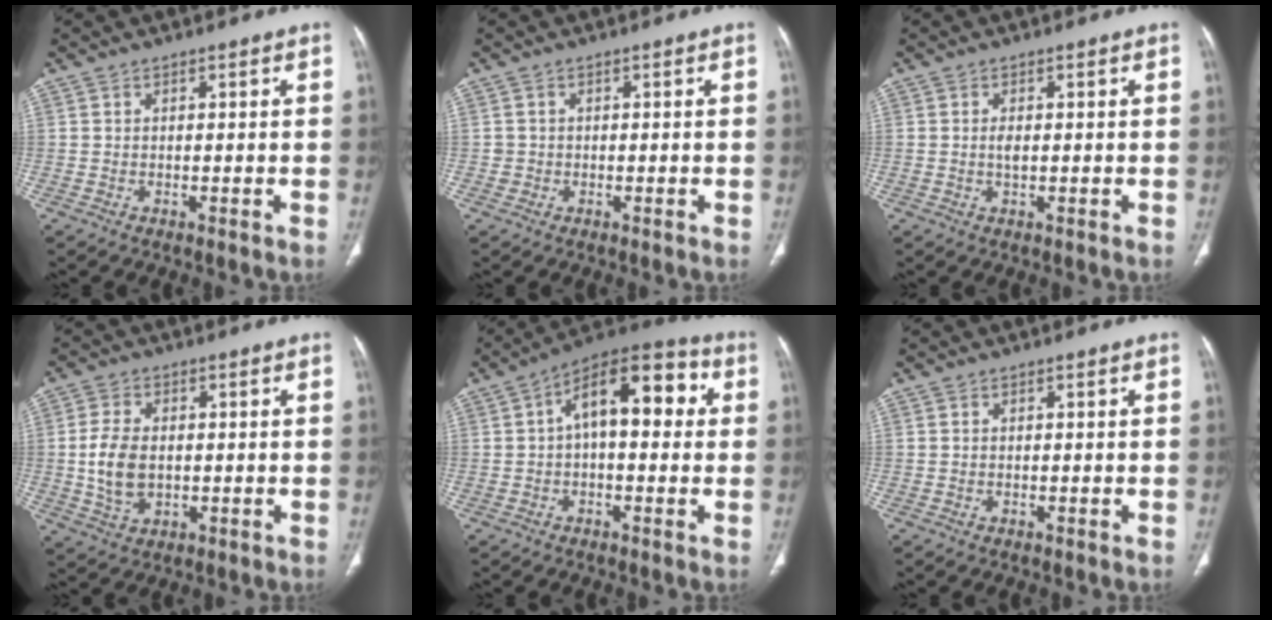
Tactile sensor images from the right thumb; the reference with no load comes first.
{"total": 1.1, "force": [-0.2, 1.1, 0.0], "torque": [0.006, 0.006, -0.004]}
{"total": 1.6, "force": [0.0, 0.8, 1.4], "torque": [-0.028, -0.001, 0.001]}
{"total": 8.1, "force": [-0.2, 5.3, 6.1], "torque": [-0.120, 0.000, 0.001]}
{"total": 14.8, "force": [2.3, 7.4, 12.6], "torque": [-0.161, 0.042, 0.028]}
{"total": 0.0}